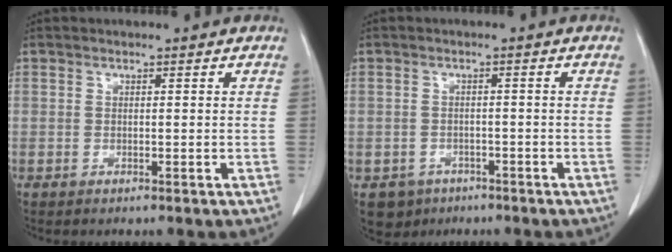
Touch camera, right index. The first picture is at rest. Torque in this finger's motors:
{"motor_torque": [-0.56, -0.51, -0.57, -0.10]}